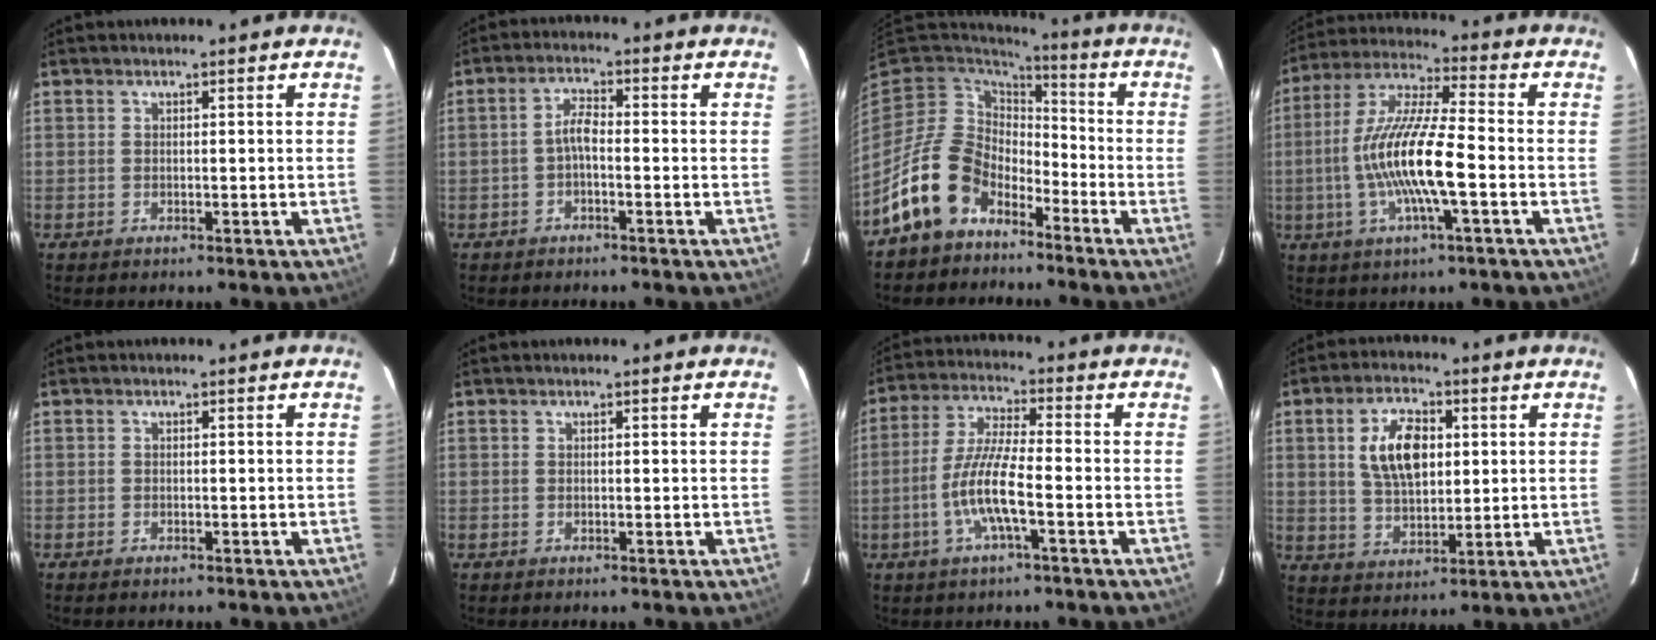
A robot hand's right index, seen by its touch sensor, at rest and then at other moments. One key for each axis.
{"total": 2.8, "fx": -1.1, "fy": 0.8, "fz": 2.4, "tx": -0.052, "ty": 0.010, "tz": -0.024}
{"total": 13.6, "fx": -8.9, "fy": 9.0, "fz": 5.0, "tx": -0.121, "ty": 0.017, "tz": -0.155}
{"total": 14.7, "fx": -3.1, "fy": 2.0, "fz": 14.2, "tx": -0.283, "ty": 0.000, "tz": -0.062}
{"total": 0.8, "fx": -0.7, "fy": 0.2, "fz": 0.2, "tx": -0.005, "ty": -0.003, "tz": -0.014}
{"total": 0.0}
{"total": 9.3, "fx": -3.3, "fy": 1.1, "fz": 8.7, "tx": -0.183, "ty": -0.002, "tz": -0.063}
{"total": 10.2, "fx": 2.3, "fy": 5.5, "fz": 8.2, "tx": -0.157, "ty": 0.012, "tz": 0.048}